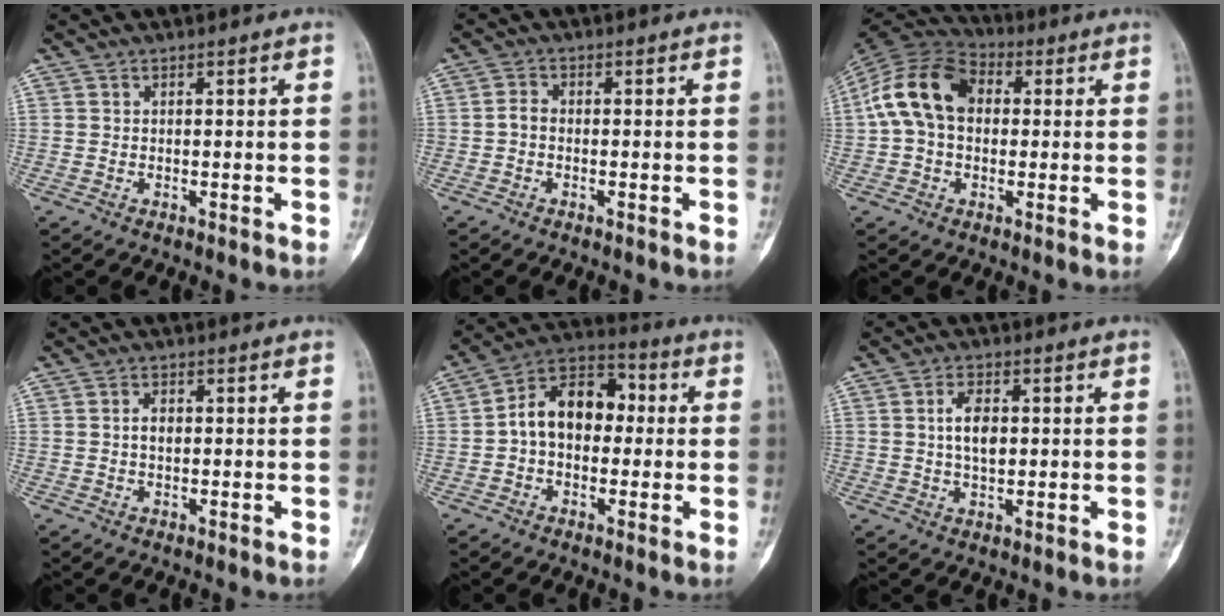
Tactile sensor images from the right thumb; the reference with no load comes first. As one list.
[{"total": 1.8, "force": [-0.7, 1.2, 1.3], "torque": [-0.024, 0.007, -0.019]}, {"total": 13.7, "force": [1.6, 9.6, 9.6], "torque": [-0.173, 0.034, 0.018]}, {"total": 0.8, "force": [-0.1, 0.7, 0.3], "torque": [0.000, 0.003, -0.005]}, {"total": 12.8, "force": [0.4, 8.7, 9.3], "torque": [-0.125, 0.039, -0.008]}, {"total": 5.6, "force": [0.8, 3.1, 4.6], "torque": [-0.080, 0.000, 0.012]}]